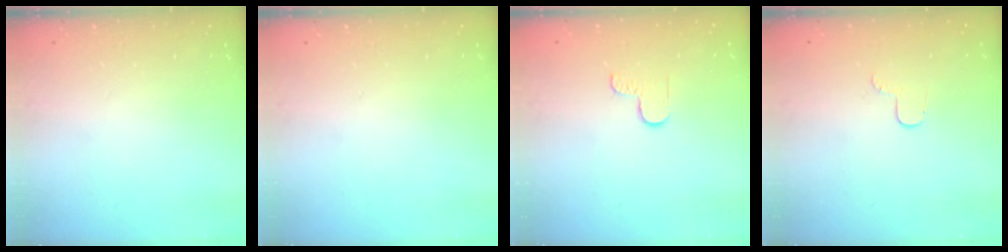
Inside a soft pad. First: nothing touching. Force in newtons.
{"total": 0.0}
{"total": 3.0, "press": 3.0, "slide": 0.4}
{"total": 4.0, "press": 3.9, "slide": 0.3}